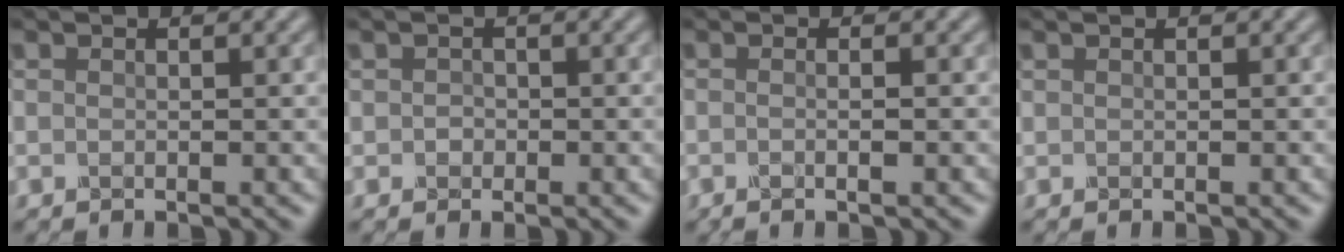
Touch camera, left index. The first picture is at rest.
{"total": 0.6, "force": [0.0, 0.6, -0.1], "torque": [0.005, 0.003, -0.002]}
{"total": 1.9, "force": [-0.3, 0.7, 1.7], "torque": [-0.004, 0.002, -0.018]}
{"total": 0.0}